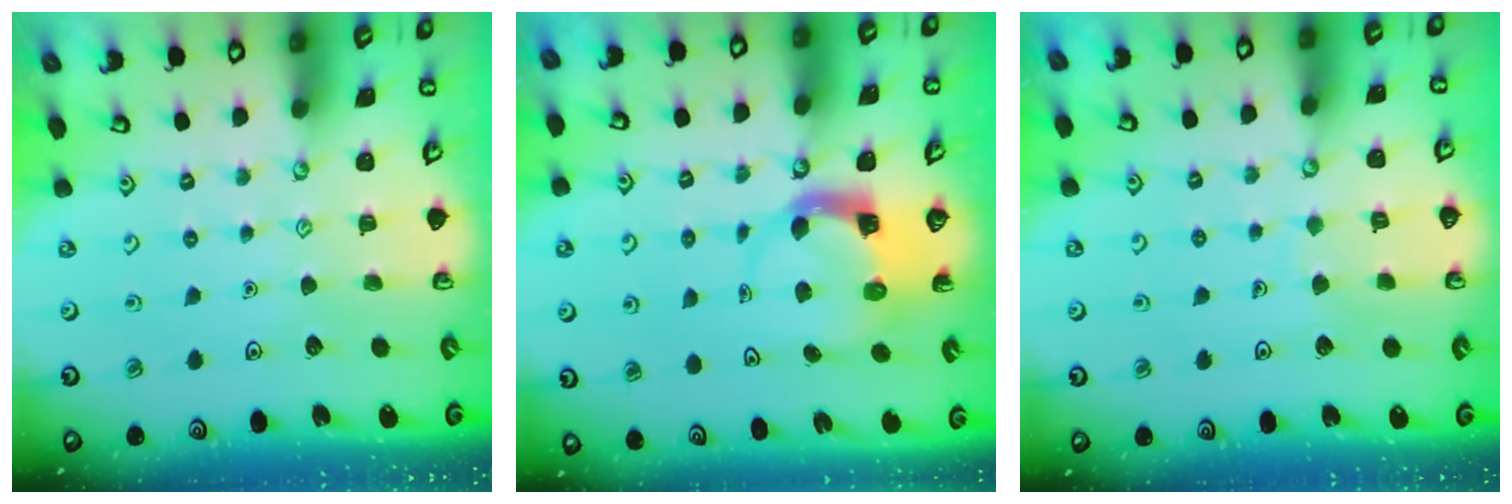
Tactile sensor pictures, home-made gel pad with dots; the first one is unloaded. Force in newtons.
{"total": 4.0, "press": 3.9, "slide": 0.6}
{"total": 3.9, "press": 3.9, "slide": 0.3}